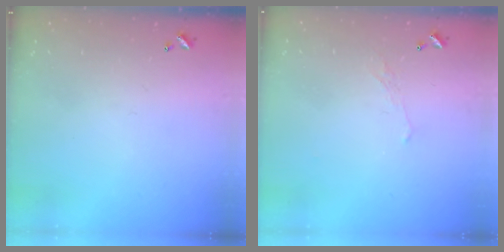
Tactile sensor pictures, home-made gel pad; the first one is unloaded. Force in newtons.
{"total": 0.6, "press": 0.2, "slide": 0.6}